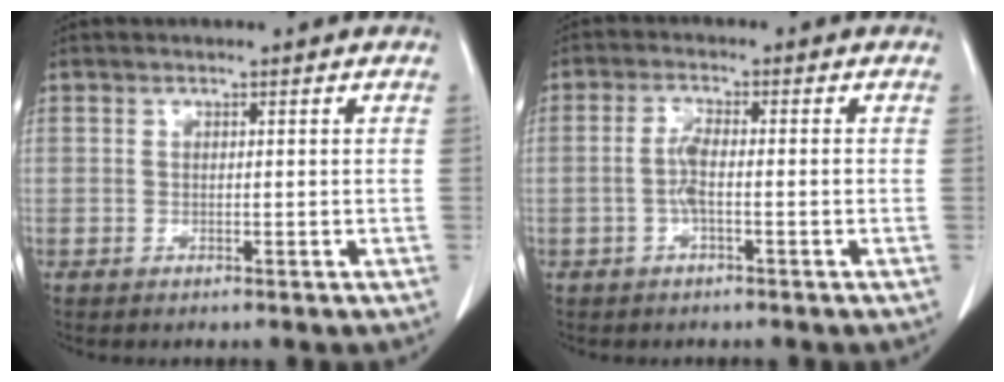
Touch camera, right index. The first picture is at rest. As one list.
[{"total": 2.9, "force": [-0.7, 0.4, 2.7], "torque": [-0.056, 0.004, -0.013]}]